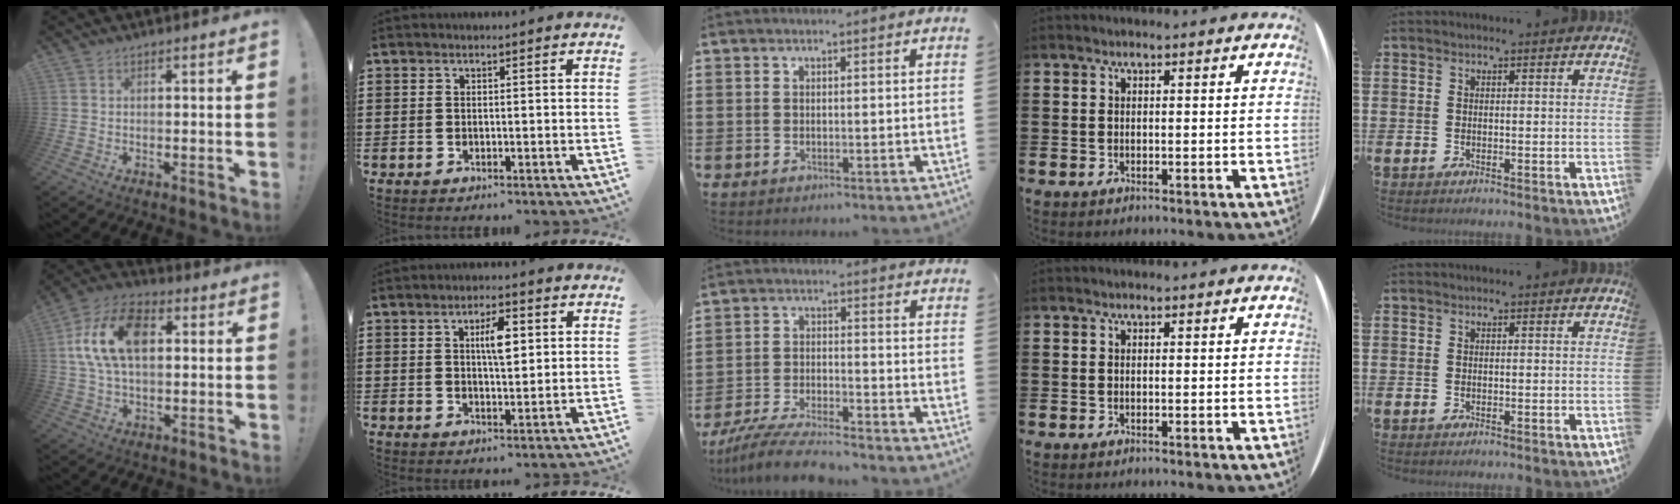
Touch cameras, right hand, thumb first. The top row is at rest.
{"thumb": {"total": 16.3, "force": [3.3, 10.0, 12.5], "torque": [-0.229, 0.007, 0.057]}, "index": {"total": 5.1, "force": [1.3, 1.8, 4.6], "torque": [-0.078, 0.004, 0.015]}, "middle": {"total": 7.0, "force": [-6.5, 0.5, 2.6], "torque": [-0.056, -0.005, -0.126]}}